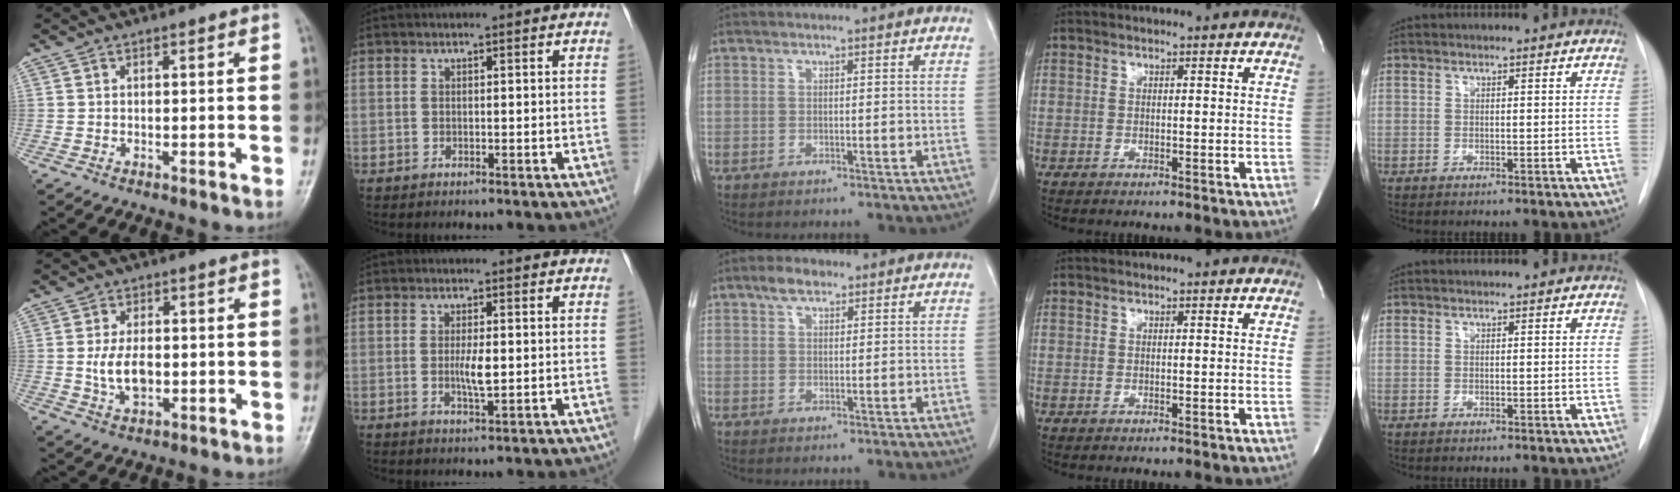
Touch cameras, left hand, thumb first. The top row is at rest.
{"thumb": {"total": 6.2, "force": [-0.5, 3.8, 4.8], "torque": [-0.083, 0.000, -0.007]}, "index": {"total": 3.0, "force": [0.0, 0.4, 3.0], "torque": [-0.059, -0.004, 0.002]}, "middle": {"total": 3.3, "force": [2.2, 1.6, 1.9], "torque": [-0.039, 0.009, 0.041]}}